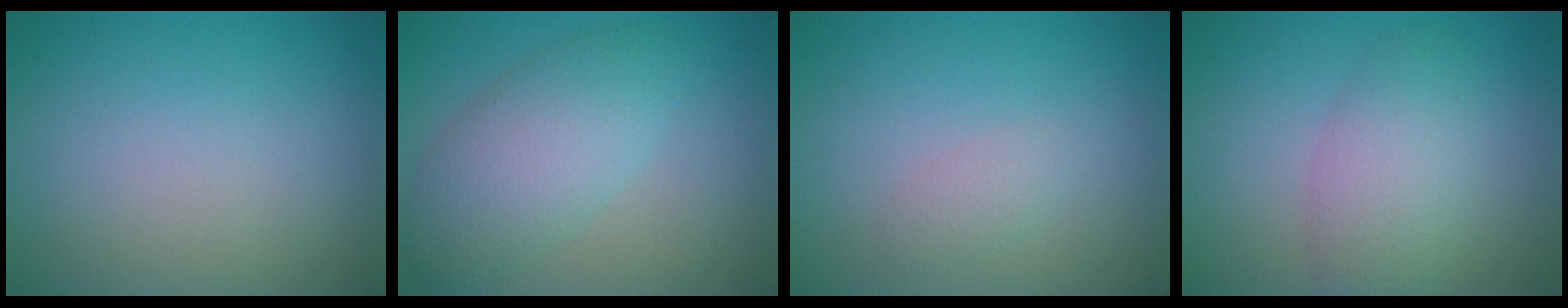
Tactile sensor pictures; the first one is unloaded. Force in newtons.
{"total": 5.3, "press": 5.3, "slide": 0.1}
{"total": 1.2, "press": 1.2, "slide": 0.1}
{"total": 4.2, "press": 4.2, "slide": 0.1}